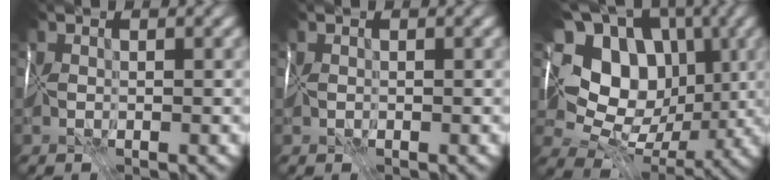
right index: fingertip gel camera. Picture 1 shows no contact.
{"total": 0.0}
{"total": 10.7, "force": [2.7, 8.2, 6.3], "torque": [-0.095, 0.011, 0.050]}